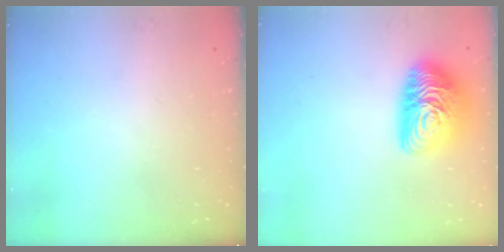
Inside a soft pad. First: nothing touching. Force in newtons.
{"total": 15.8, "press": 15.8, "slide": 0.8}